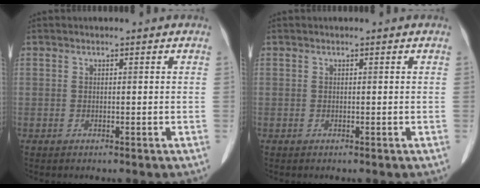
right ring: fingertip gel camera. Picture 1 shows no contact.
{"total": 0.0}